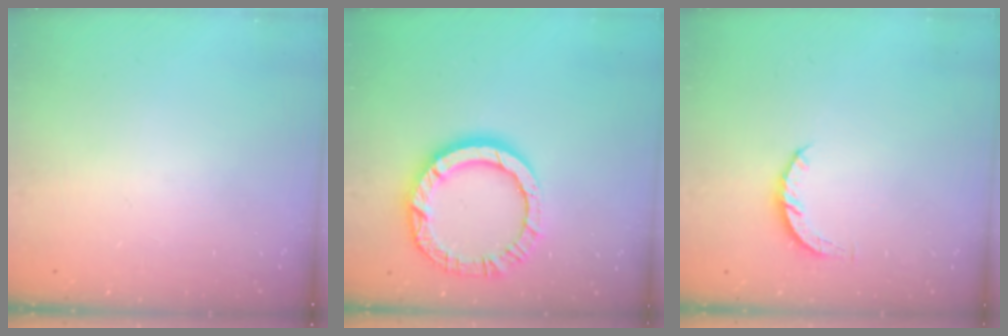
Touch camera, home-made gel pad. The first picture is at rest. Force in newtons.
{"total": 12.7, "press": 12.6, "slide": 1.2}
{"total": 4.3, "press": 4.3, "slide": 0.5}